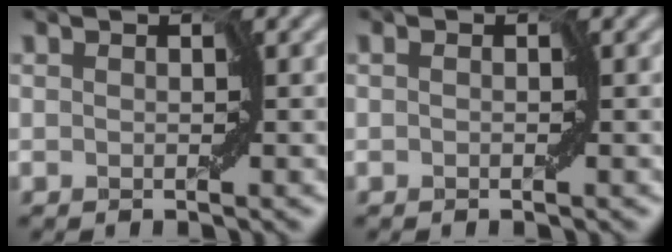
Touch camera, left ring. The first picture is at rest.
{"total": 0.0}